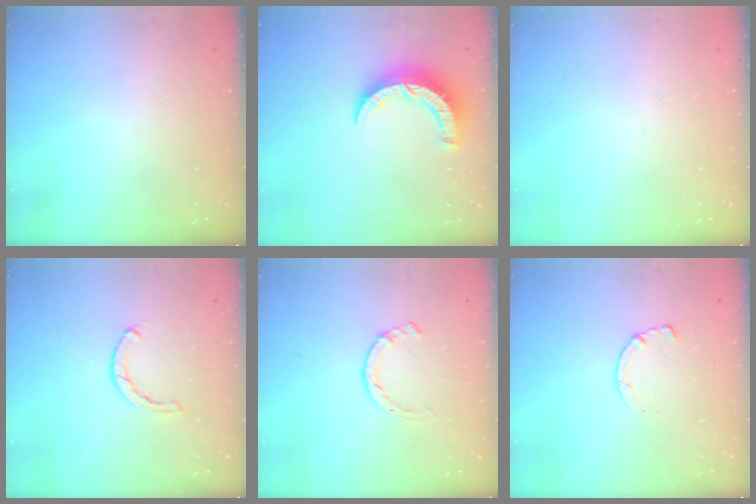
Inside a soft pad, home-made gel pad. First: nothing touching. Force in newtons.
{"total": 8.0, "press": 7.9, "slide": 0.7}
{"total": 0.0}
{"total": 1.6, "press": 1.5, "slide": 0.4}
{"total": 1.4, "press": 1.3, "slide": 0.3}
{"total": 1.8, "press": 1.7, "slide": 0.3}